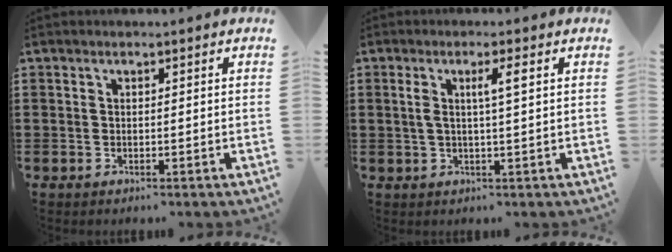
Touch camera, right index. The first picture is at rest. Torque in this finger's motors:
{"motor_torque": [0.16, -0.05, 0.12, 0.05]}